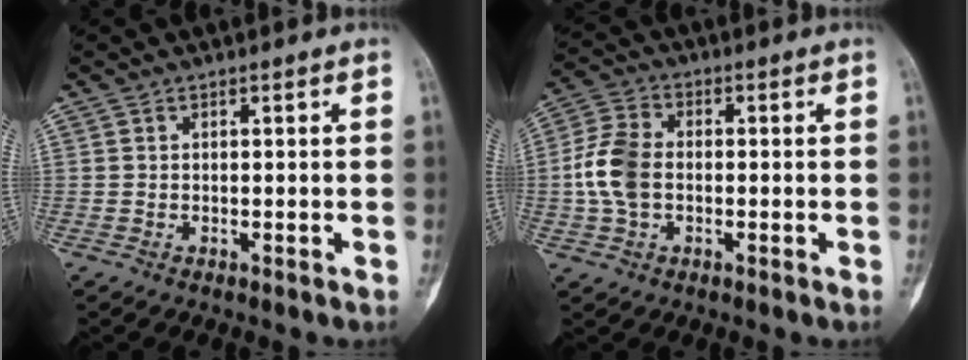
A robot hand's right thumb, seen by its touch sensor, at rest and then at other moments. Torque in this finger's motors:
{"motor_torque": [0.70, 0.64, 0.99, -0.15, 0.05]}